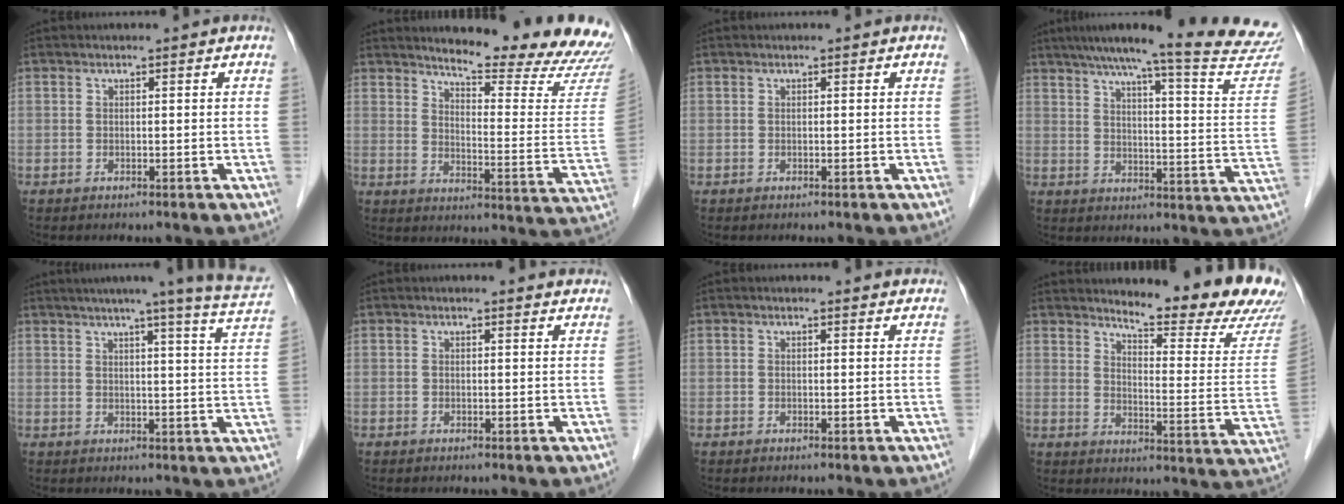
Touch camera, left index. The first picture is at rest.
{"total": 19.5, "force": [18.2, 1.0, 6.9], "torque": [-0.092, -0.109, 0.213]}
{"total": 0.0}
{"total": 23.9, "force": [21.6, 0.1, 10.2], "torque": [-0.144, -0.070, 0.259]}
{"total": 15.6, "force": [13.2, -1.5, 8.3], "torque": [-0.118, -0.029, 0.146]}
{"total": 3.4, "force": [3.2, 0.6, 0.9], "torque": [-0.012, 0.004, 0.023]}
{"total": 2.7, "force": [2.6, 0.5, 0.6], "torque": [-0.013, 0.004, 0.018]}
{"total": 17.1, "force": [15.9, 0.7, 6.2], "torque": [-0.086, -0.105, 0.187]}